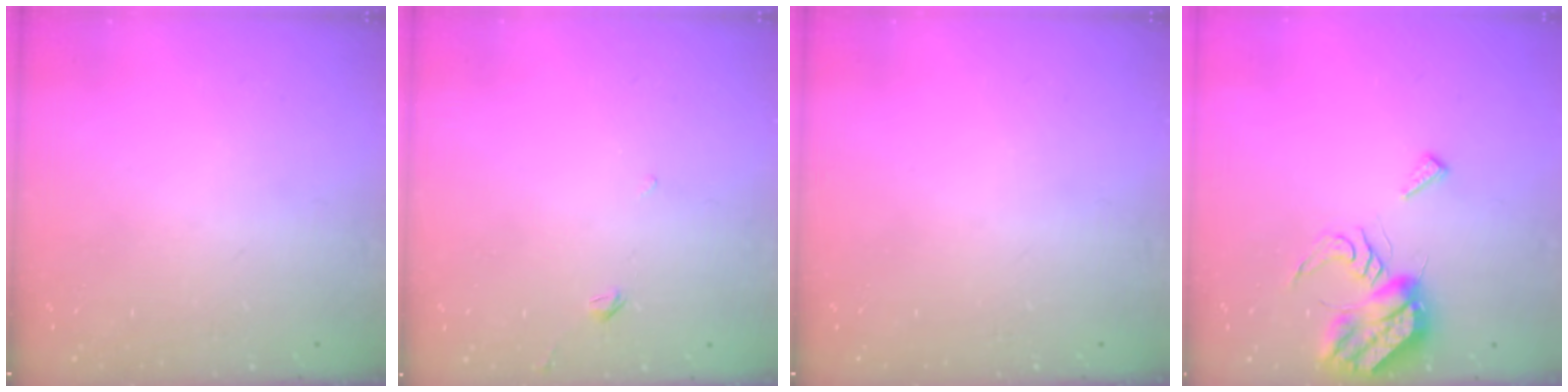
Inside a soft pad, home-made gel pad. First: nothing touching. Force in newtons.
{"total": 2.0, "press": 1.9, "slide": 0.5}
{"total": 0.0}
{"total": 8.6, "press": 8.6, "slide": 0.6}